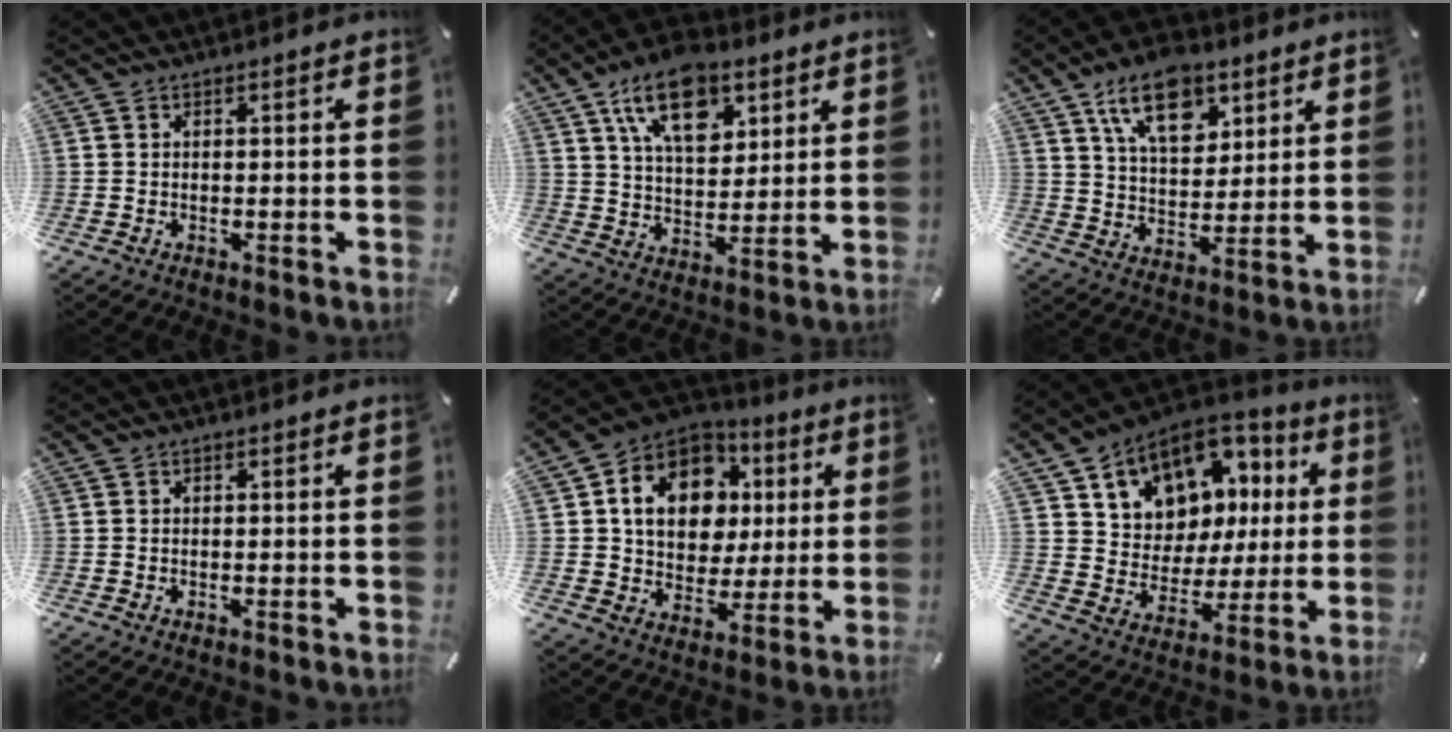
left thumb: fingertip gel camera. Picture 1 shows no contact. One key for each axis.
{"total": 15.3, "fx": 8.3, "fy": 8.8, "fz": 9.3, "tx": -0.154, "ty": -0.022, "tz": 0.149}
{"total": 14.2, "fx": 8.1, "fy": 8.2, "fz": 8.3, "tx": -0.137, "ty": -0.024, "tz": 0.144}
{"total": 0.0}
{"total": 14.7, "fx": 3.5, "fy": 12.0, "fz": 7.8, "tx": -0.136, "ty": -0.004, "tz": 0.071}
{"total": 12.4, "fx": 6.8, "fy": 9.7, "fz": 3.8, "tx": -0.075, "ty": -0.057, "tz": 0.130}